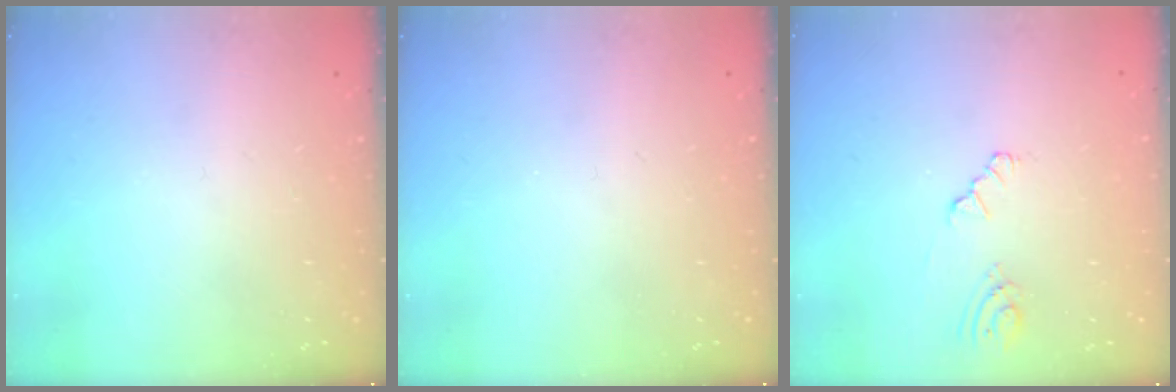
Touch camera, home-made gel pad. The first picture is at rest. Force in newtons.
{"total": 0.0}
{"total": 3.7, "press": 3.7, "slide": 0.5}